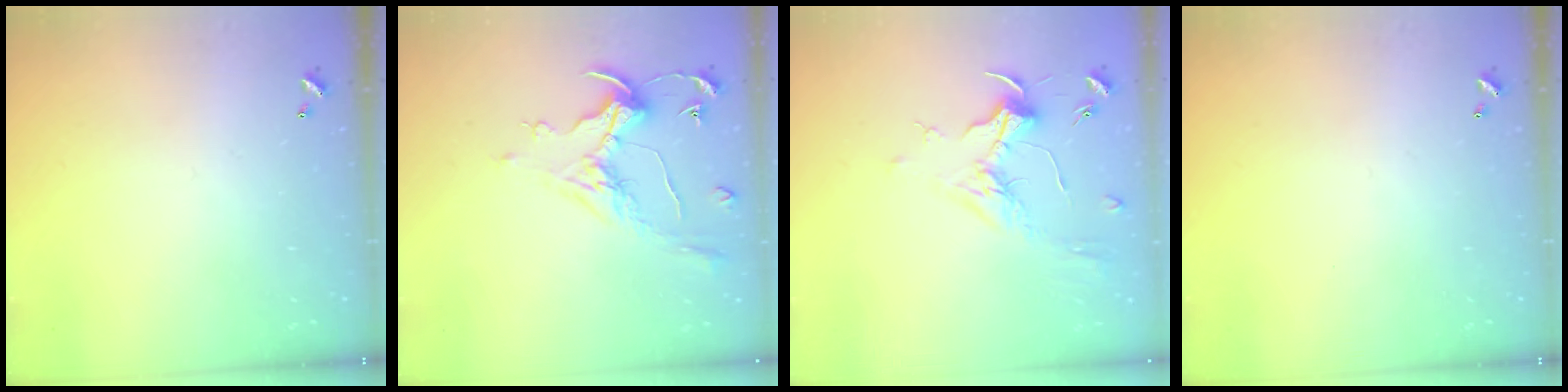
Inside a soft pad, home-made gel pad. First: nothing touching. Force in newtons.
{"total": 0.8, "press": 0.7, "slide": 0.5}
{"total": 2.0, "press": 1.8, "slide": 0.7}
{"total": 0.0}